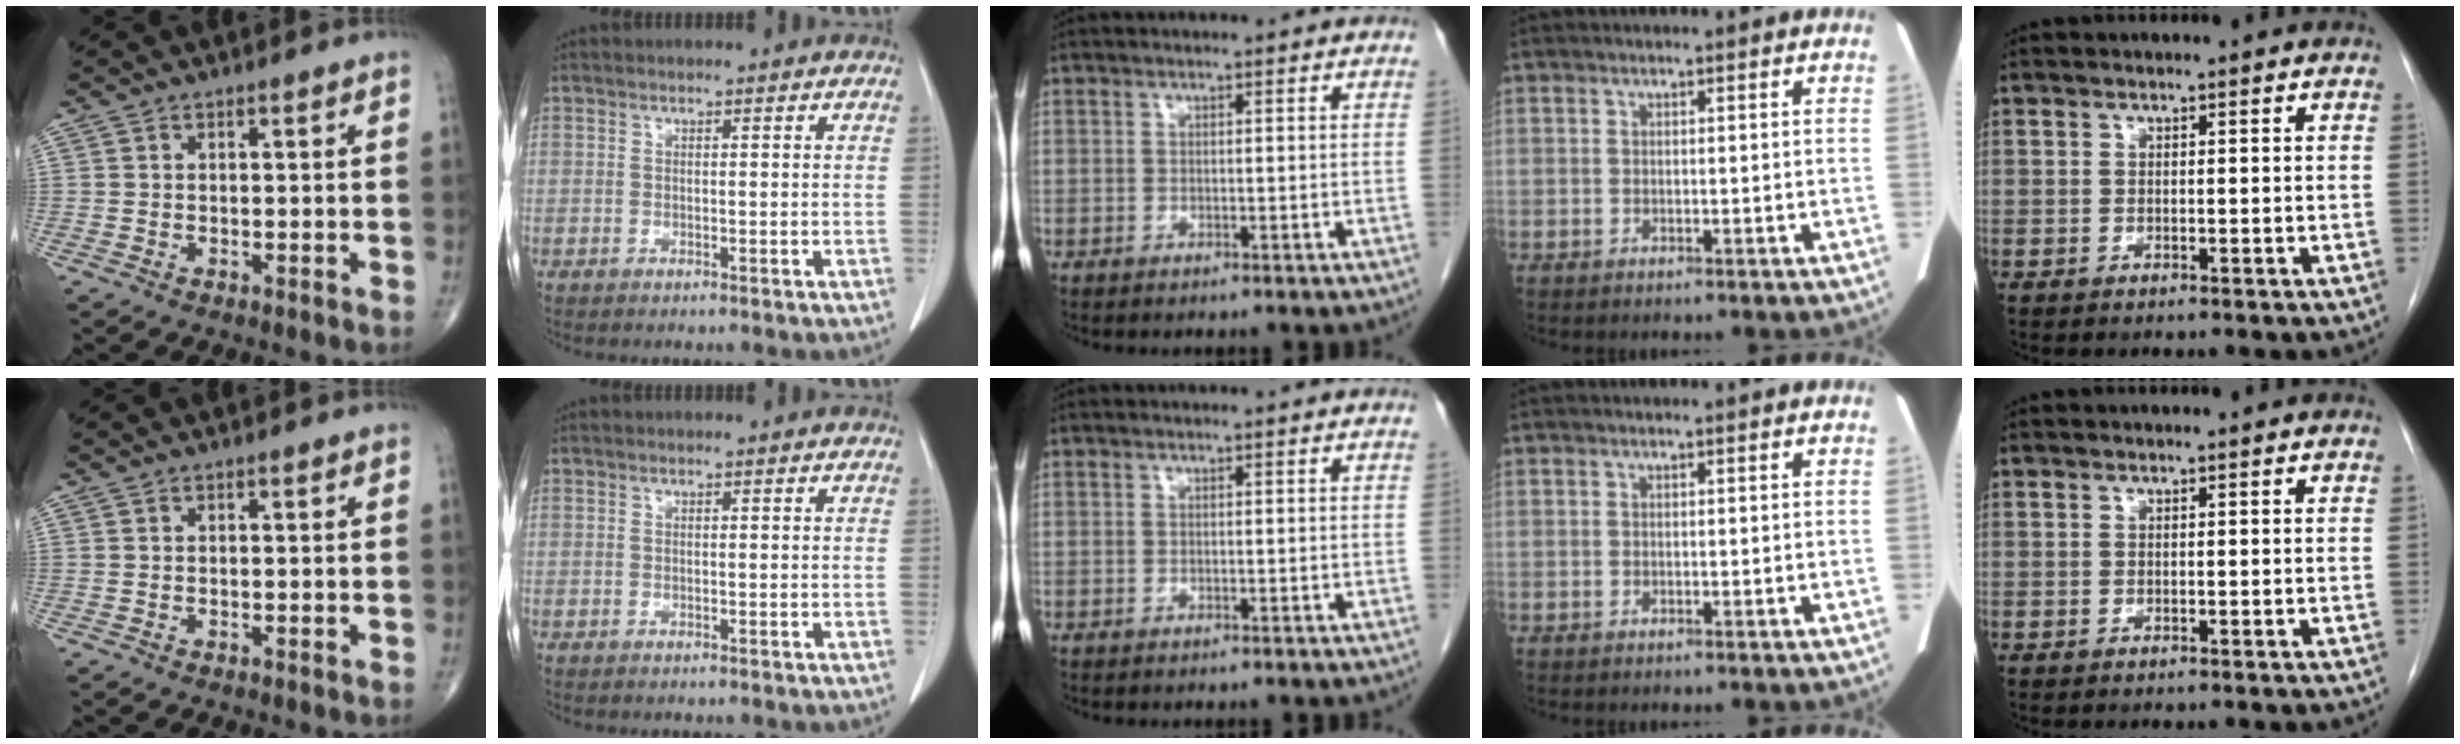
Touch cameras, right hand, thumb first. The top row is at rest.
{}